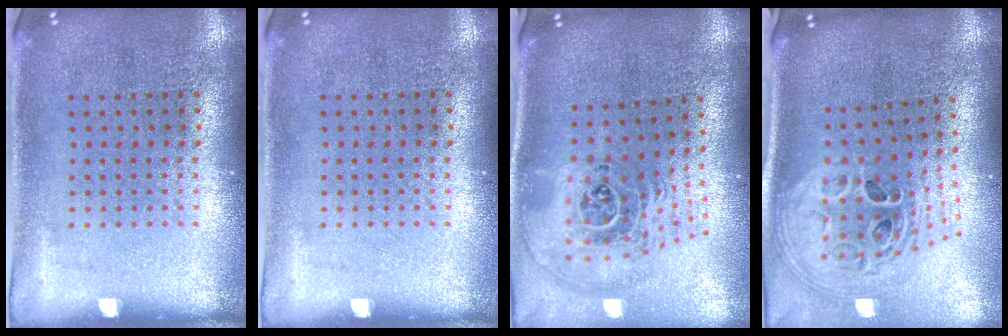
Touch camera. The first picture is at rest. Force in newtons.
{"total": 0.0}
{"total": 2.5, "press": 1.8, "slide": 1.8}
{"total": 2.9, "press": 2.0, "slide": 2.0}